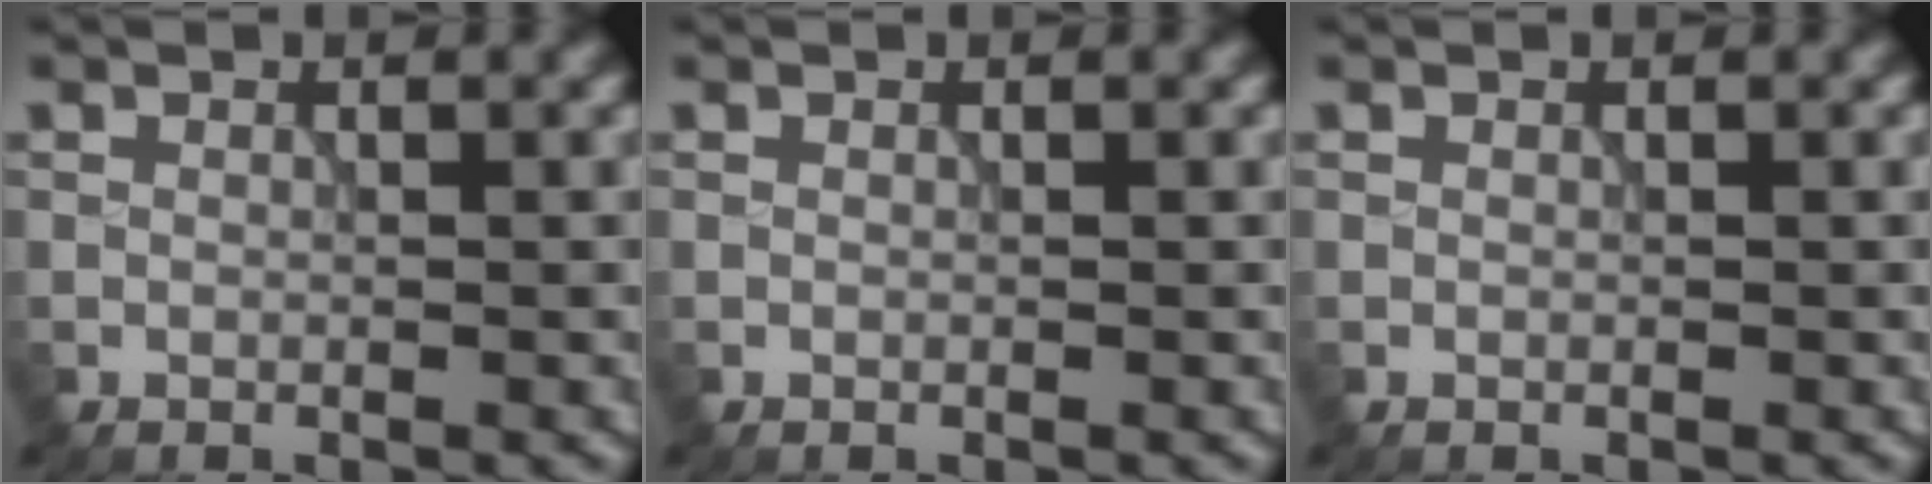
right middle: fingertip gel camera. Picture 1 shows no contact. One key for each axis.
{"total": 0.0}
{"total": 0.0}